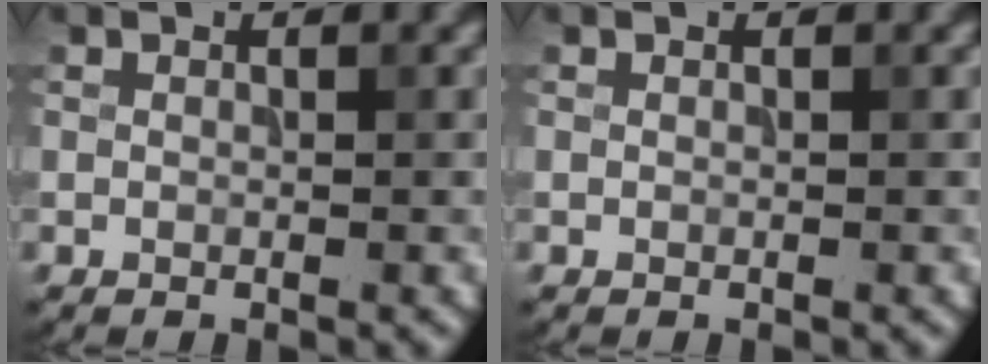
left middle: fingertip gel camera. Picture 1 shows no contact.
{"total": 0.0}